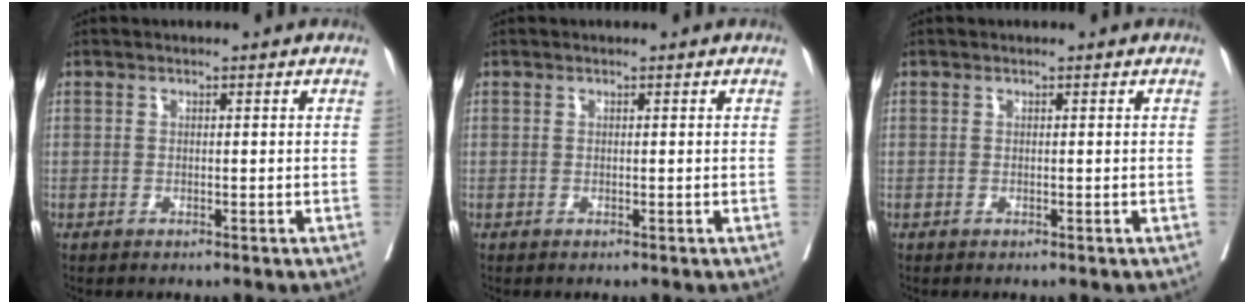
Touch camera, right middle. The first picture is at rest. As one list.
[{"total": 0.0}, {"total": 0.0}]